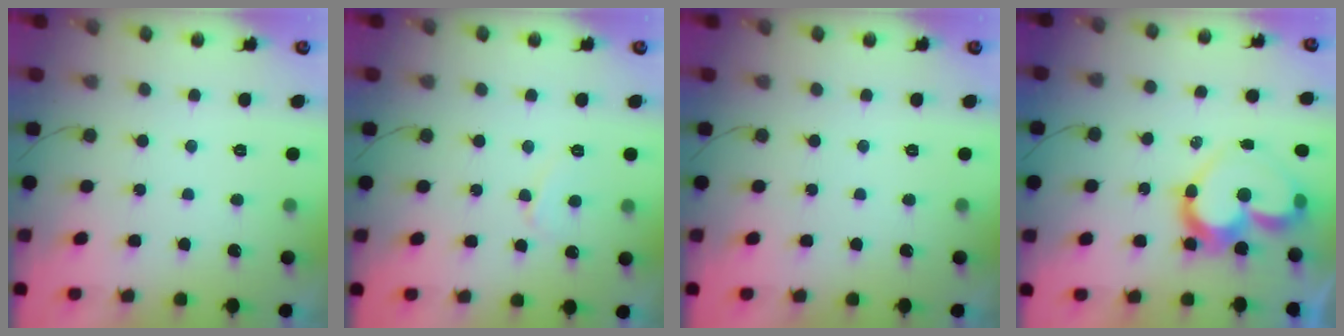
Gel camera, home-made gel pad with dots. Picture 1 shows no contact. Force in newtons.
{"total": 4.6, "press": 4.6, "slide": 0.5}
{"total": 0.0}
{"total": 15.4, "press": 15.3, "slide": 1.6}